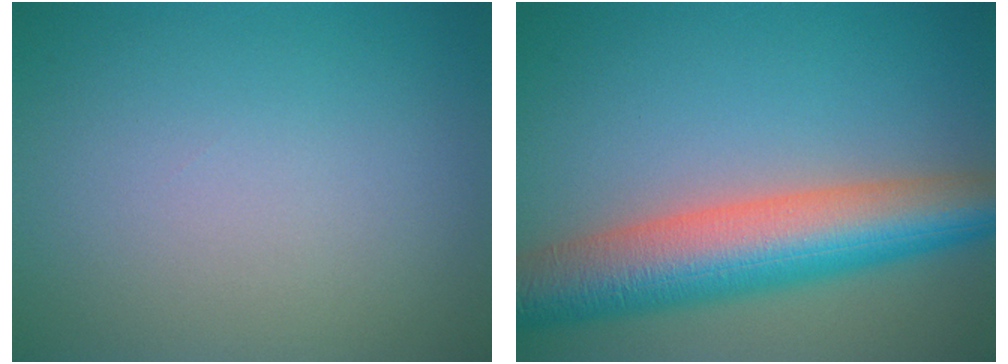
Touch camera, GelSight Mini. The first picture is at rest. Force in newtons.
{"total": 10.0, "press": 10.0, "slide": 0.3}